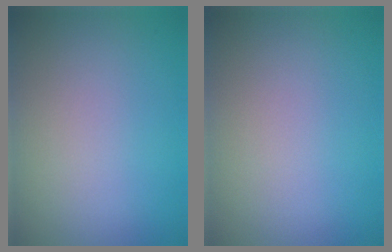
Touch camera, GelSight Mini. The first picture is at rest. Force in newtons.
{"total": 0.0}